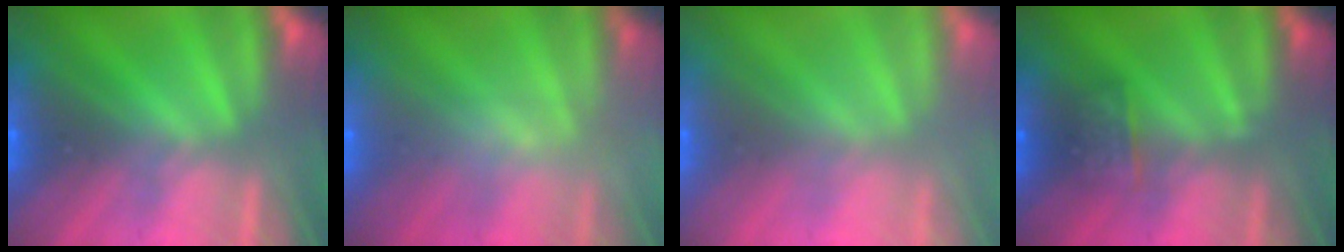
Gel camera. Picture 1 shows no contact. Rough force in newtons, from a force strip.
{"total": 2.3}
{"total": 3.0}
{"total": 2.5}